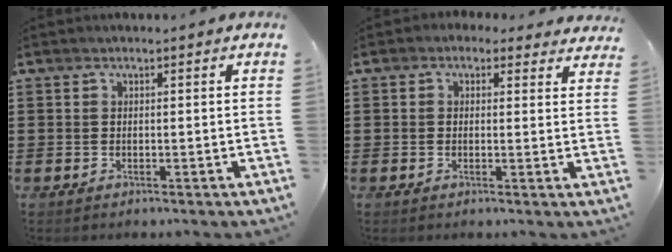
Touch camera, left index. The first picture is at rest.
{"total": 1.6, "force": [1.1, 1.0, 0.5], "torque": [-0.015, 0.006, 0.019]}